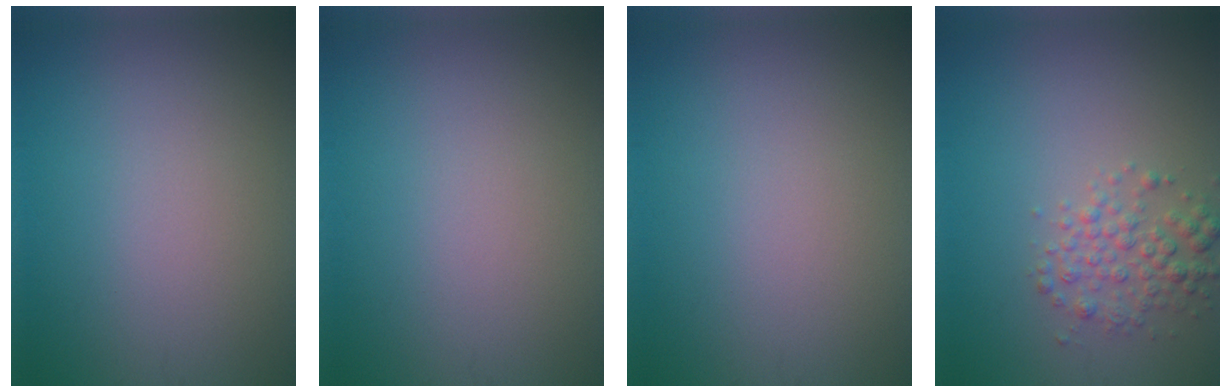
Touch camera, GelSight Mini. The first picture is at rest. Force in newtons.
{"total": 0.0}
{"total": 0.0}
{"total": 2.7, "press": 2.7, "slide": 0.0}